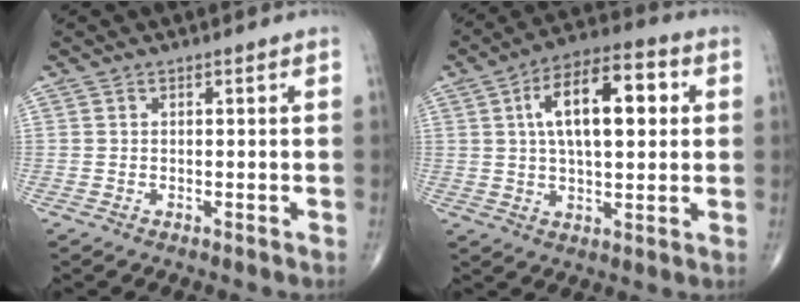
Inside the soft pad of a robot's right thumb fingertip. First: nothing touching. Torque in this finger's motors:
{"motor_torque": [0.74, 4.27, 1.04, 0.33, 0.10]}